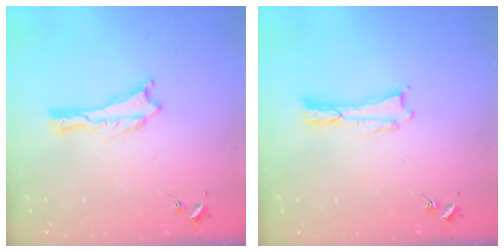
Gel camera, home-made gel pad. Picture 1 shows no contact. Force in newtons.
{"total": 0.0}